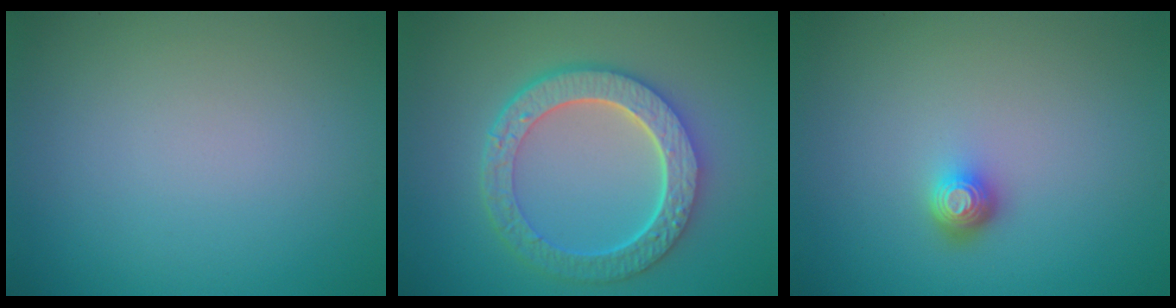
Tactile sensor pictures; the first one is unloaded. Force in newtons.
{"total": 7.0, "press": 5.3, "slide": 4.5}
{"total": 1.8, "press": 1.3, "slide": 1.2}